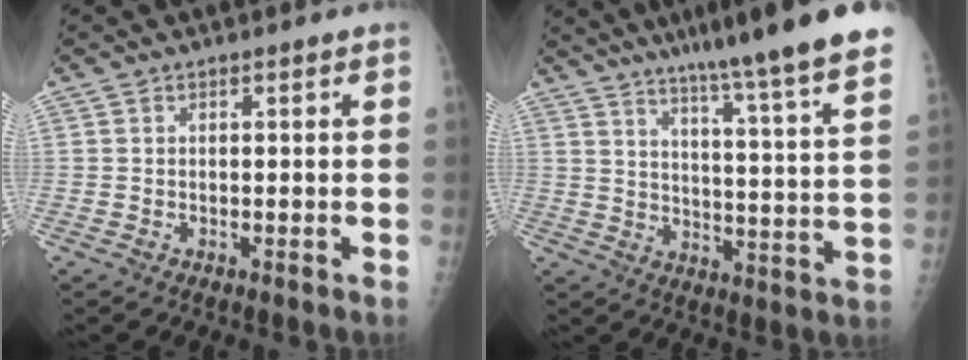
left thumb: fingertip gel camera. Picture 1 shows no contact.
{"total": 20.9, "force": [16.5, 0.4, 12.8], "torque": [-0.170, -0.085, 0.225]}